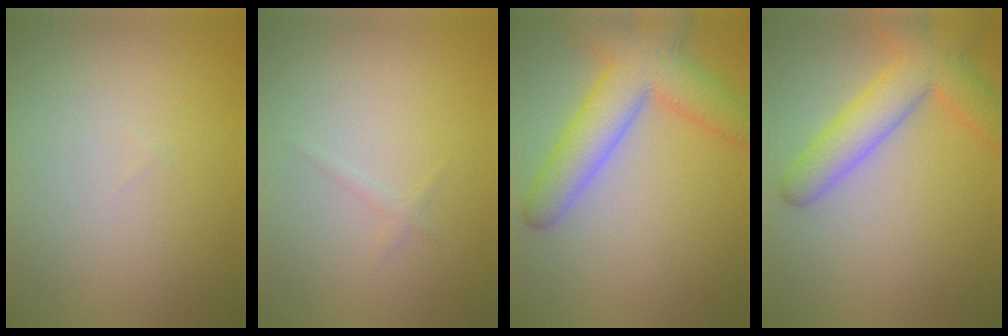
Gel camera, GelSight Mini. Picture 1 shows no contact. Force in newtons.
{"total": 1.2, "press": 1.2, "slide": 0.2}
{"total": 7.2, "press": 7.2, "slide": 0.4}
{"total": 5.8, "press": 5.8, "slide": 0.2}